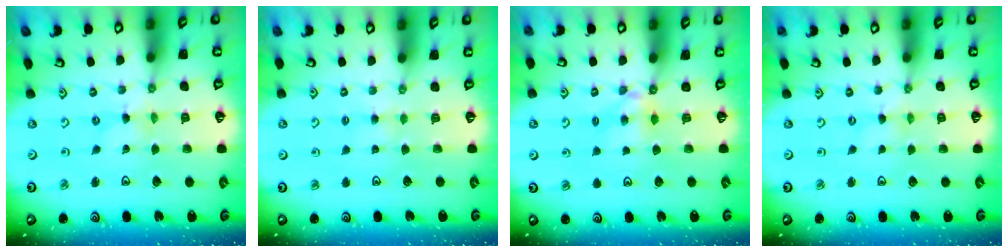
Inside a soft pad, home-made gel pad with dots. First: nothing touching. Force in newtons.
{"total": 2.7, "press": 2.7, "slide": 0.3}
{"total": 4.7, "press": 4.7, "slide": 0.4}
{"total": 0.0}